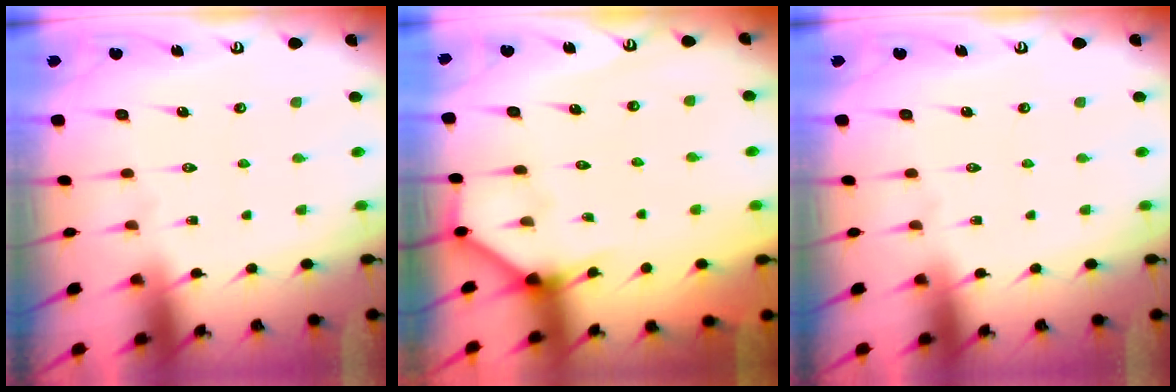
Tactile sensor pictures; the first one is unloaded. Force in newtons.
{"total": 3.5, "press": 3.4, "slide": 0.4}
{"total": 0.0}